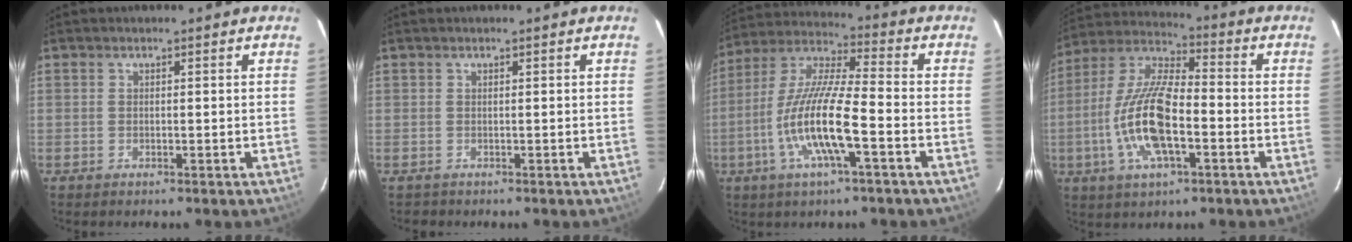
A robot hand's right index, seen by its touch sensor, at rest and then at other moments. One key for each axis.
{"total": 0.6, "fx": -0.2, "fy": 0.6, "fz": -0.1, "tx": 0.000, "ty": 0.003, "tz": 0.001}
{"total": 14.3, "fx": -4.9, "fy": 2.1, "fz": 13.2, "tx": -0.269, "ty": -0.005, "tz": -0.099}
{"total": 15.6, "fx": -4.4, "fy": 5.6, "fz": 13.9, "tx": -0.290, "ty": -0.003, "tz": -0.087}